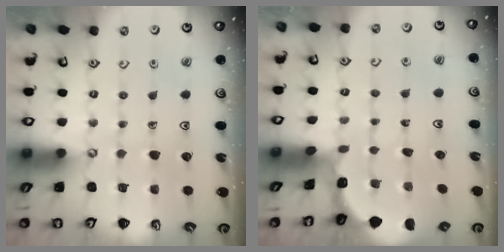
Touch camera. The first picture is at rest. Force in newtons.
{"total": 1.2, "press": 1.1, "slide": 0.1}